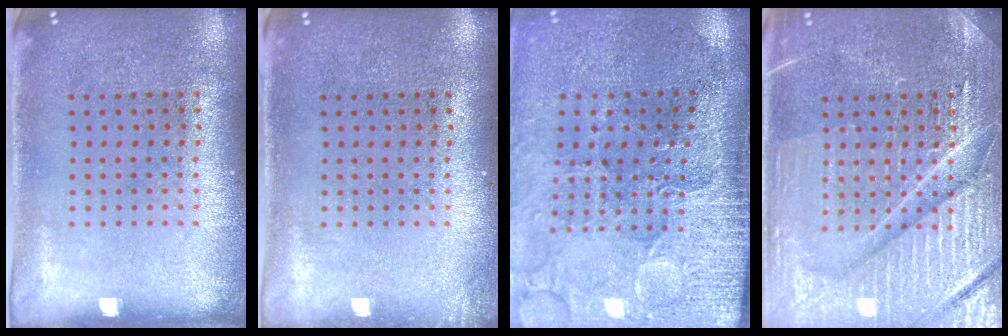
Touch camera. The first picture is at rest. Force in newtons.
{"total": 0.7, "press": 0.7, "slide": 0.1}
{"total": 3.5, "press": 3.4, "slide": 1.1}
{"total": 7.4, "press": 7.4, "slide": 1.0}